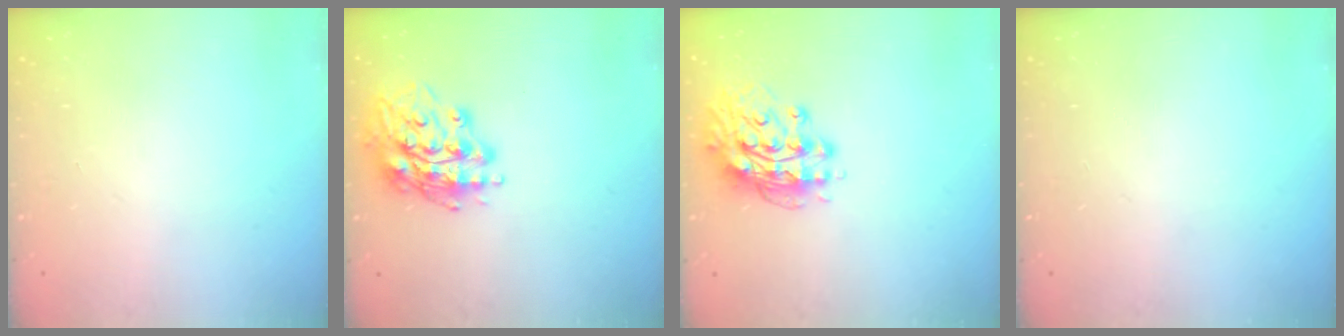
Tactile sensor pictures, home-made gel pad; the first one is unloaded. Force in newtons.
{"total": 16.0, "press": 16.0, "slide": 1.4}
{"total": 13.5, "press": 13.4, "slide": 1.3}
{"total": 0.0}